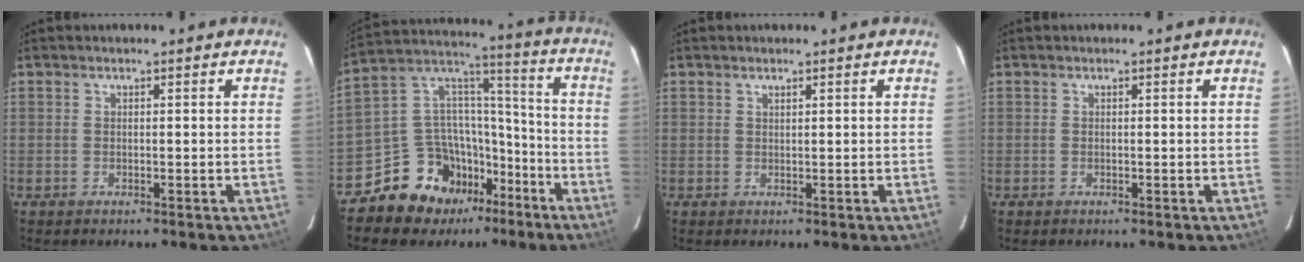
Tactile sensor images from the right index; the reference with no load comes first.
{"total": 16.2, "force": [-11.3, 10.6, 4.7], "torque": [-0.107, 0.070, -0.183]}
{"total": 0.6, "force": [0.5, 0.1, 0.3], "torque": [-0.004, 0.002, 0.011]}
{"total": 0.0}